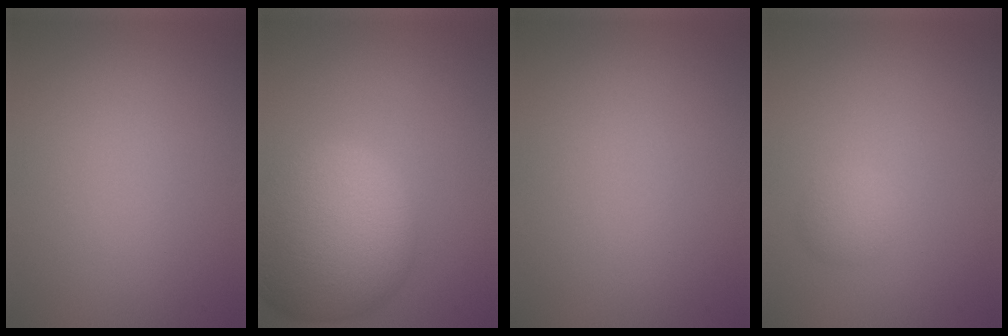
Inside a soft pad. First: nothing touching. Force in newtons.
{"total": 11.0, "press": 11.0, "slide": 0.6}
{"total": 0.0}
{"total": 1.4, "press": 1.4, "slide": 0.1}